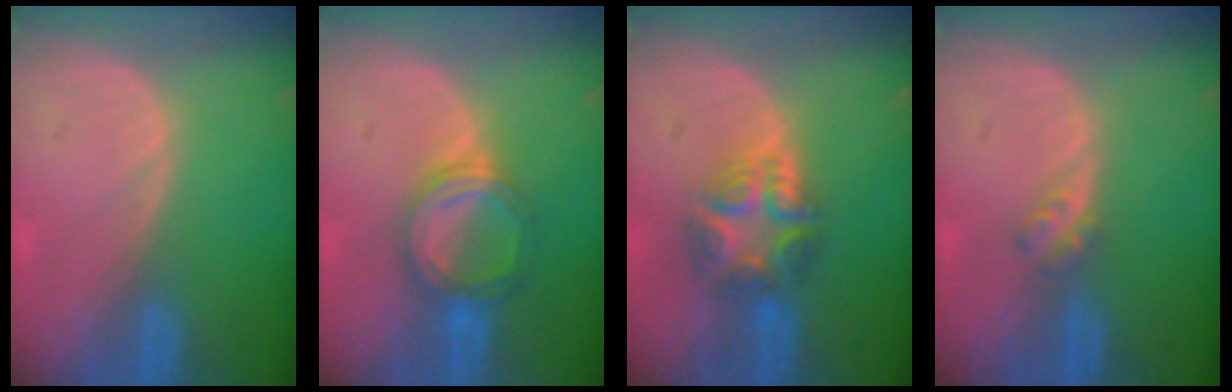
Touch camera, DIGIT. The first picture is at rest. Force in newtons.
{"total": 5.9, "press": 5.5, "slide": 2.0}
{"total": 7.6, "press": 6.5, "slide": 3.8}
{"total": 2.3, "press": 2.0, "slide": 1.2}